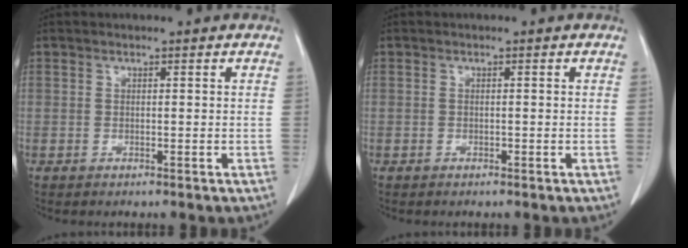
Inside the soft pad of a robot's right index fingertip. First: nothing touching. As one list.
[{"total": 0.0}]